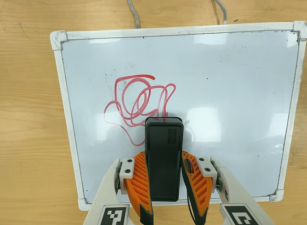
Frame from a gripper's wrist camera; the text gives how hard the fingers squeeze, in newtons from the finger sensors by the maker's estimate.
{"total": 3.4, "left": 1.9, "right": 4.9}